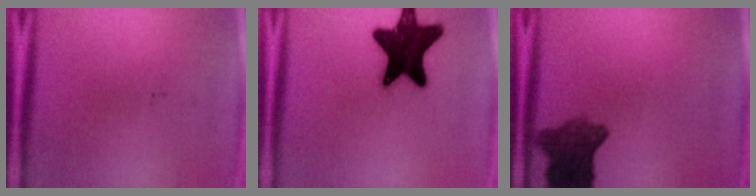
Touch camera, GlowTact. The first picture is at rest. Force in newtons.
{"total": 17.9}
{"total": 7.7}